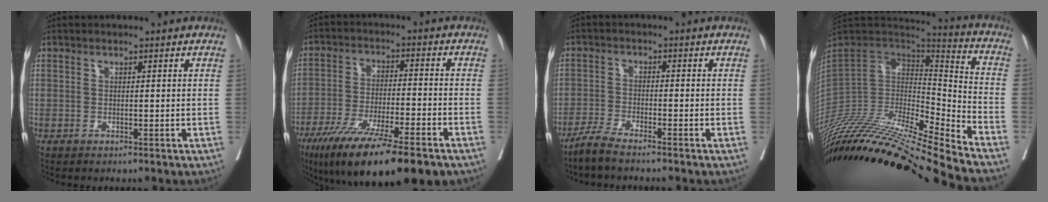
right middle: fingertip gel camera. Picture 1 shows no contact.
{"total": 18.0, "force": [-12.3, 2.6, 12.8], "torque": [-0.196, -0.043, -0.203]}
{"total": 4.0, "force": [-3.5, 0.1, 1.9], "torque": [-0.041, -0.010, -0.071]}
{"total": 31.9, "force": [-28.3, -0.3, 14.7], "torque": [-0.267, -0.043, -0.475]}